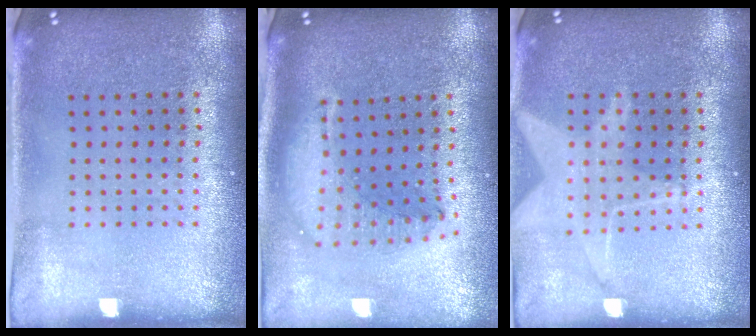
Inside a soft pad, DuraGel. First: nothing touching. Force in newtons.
{"total": 1.6, "press": 1.4, "slide": 0.7}
{"total": 1.6, "press": 1.4, "slide": 0.7}